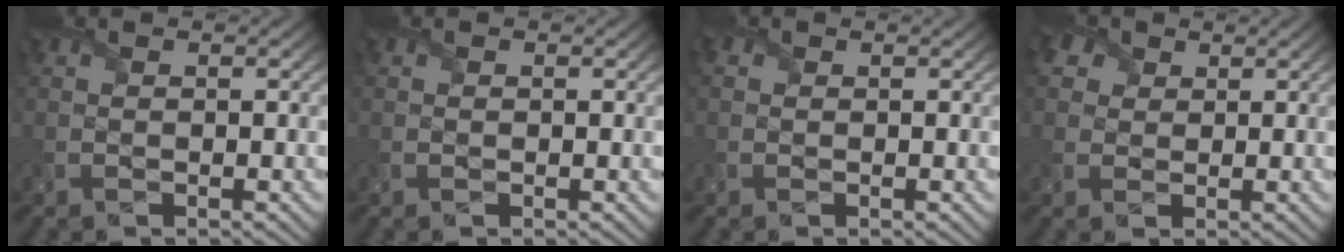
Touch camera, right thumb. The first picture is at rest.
{"total": 0.8, "force": [0.0, 0.7, 0.5], "torque": [-0.010, -0.004, 0.001]}
{"total": 0.8, "force": [0.3, 0.8, 0.1], "torque": [-0.008, 0.004, 0.003]}
{"total": 4.6, "force": [2.5, 3.4, 1.7], "torque": [-0.072, 0.016, 0.041]}